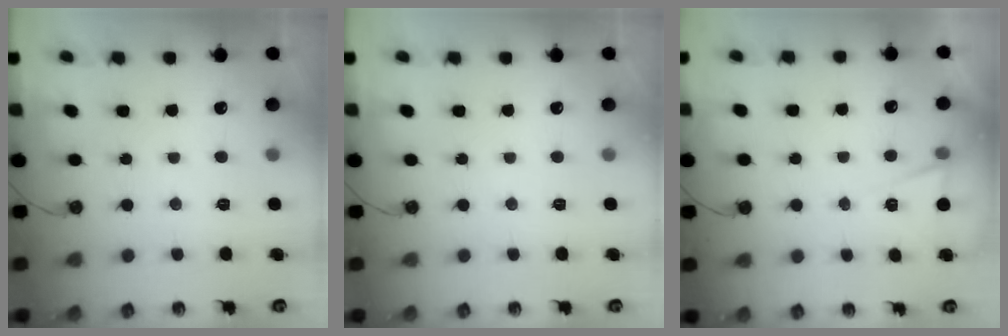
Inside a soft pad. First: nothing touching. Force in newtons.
{"total": 0.0}
{"total": 4.9, "press": 2.2, "slide": 4.4}